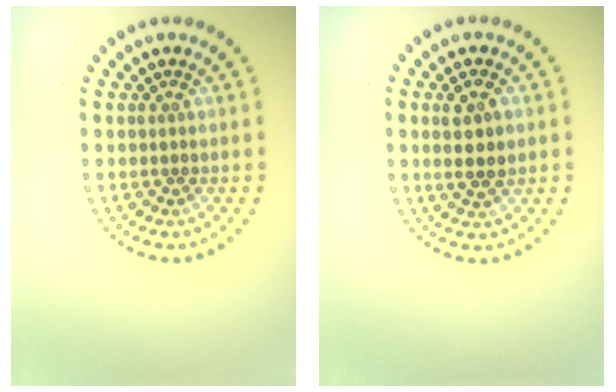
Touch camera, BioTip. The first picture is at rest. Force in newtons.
{"total": 2.8, "press": 2.7, "slide": 0.8}